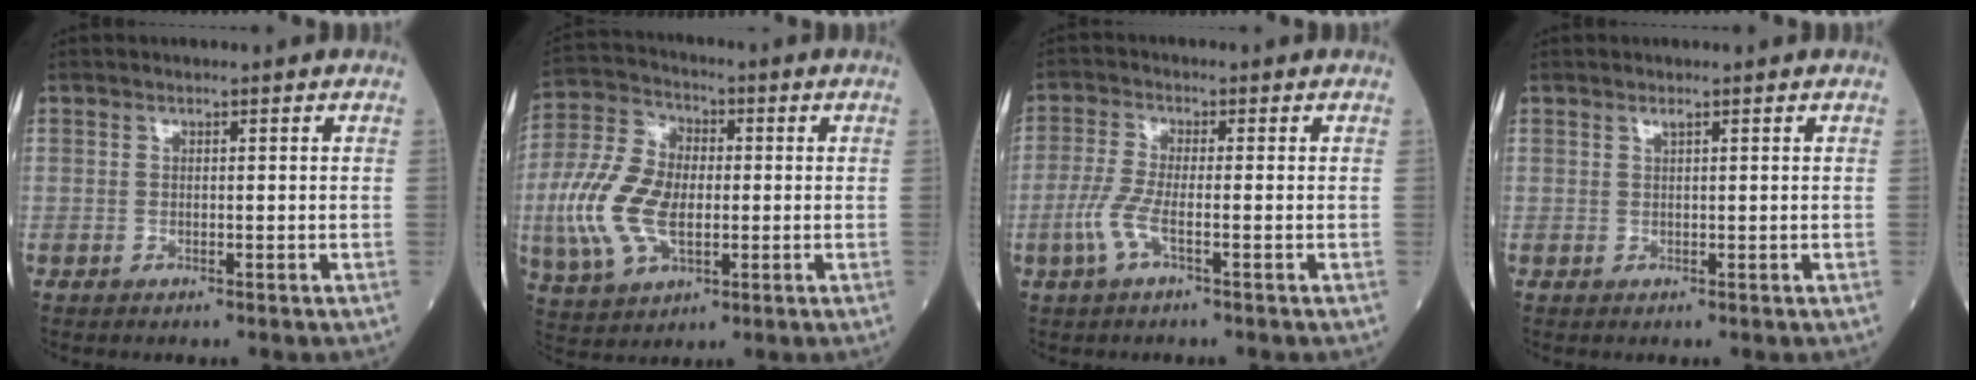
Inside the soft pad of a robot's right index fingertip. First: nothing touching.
{"total": 13.0, "force": [-1.5, 7.6, 10.4], "torque": [-0.248, 0.014, -0.027]}
{"total": 4.4, "force": [-1.7, 0.5, 4.1], "torque": [-0.096, -0.005, -0.042]}
{"total": 0.6, "force": [0.4, -0.1, 0.4], "torque": [-0.008, -0.001, 0.008]}